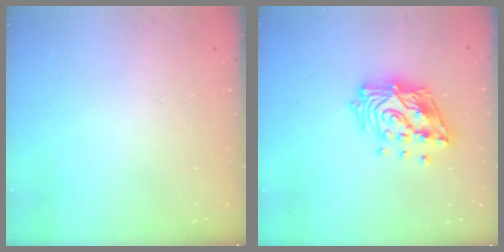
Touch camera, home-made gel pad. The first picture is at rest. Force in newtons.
{"total": 17.9, "press": 17.8, "slide": 2.1}